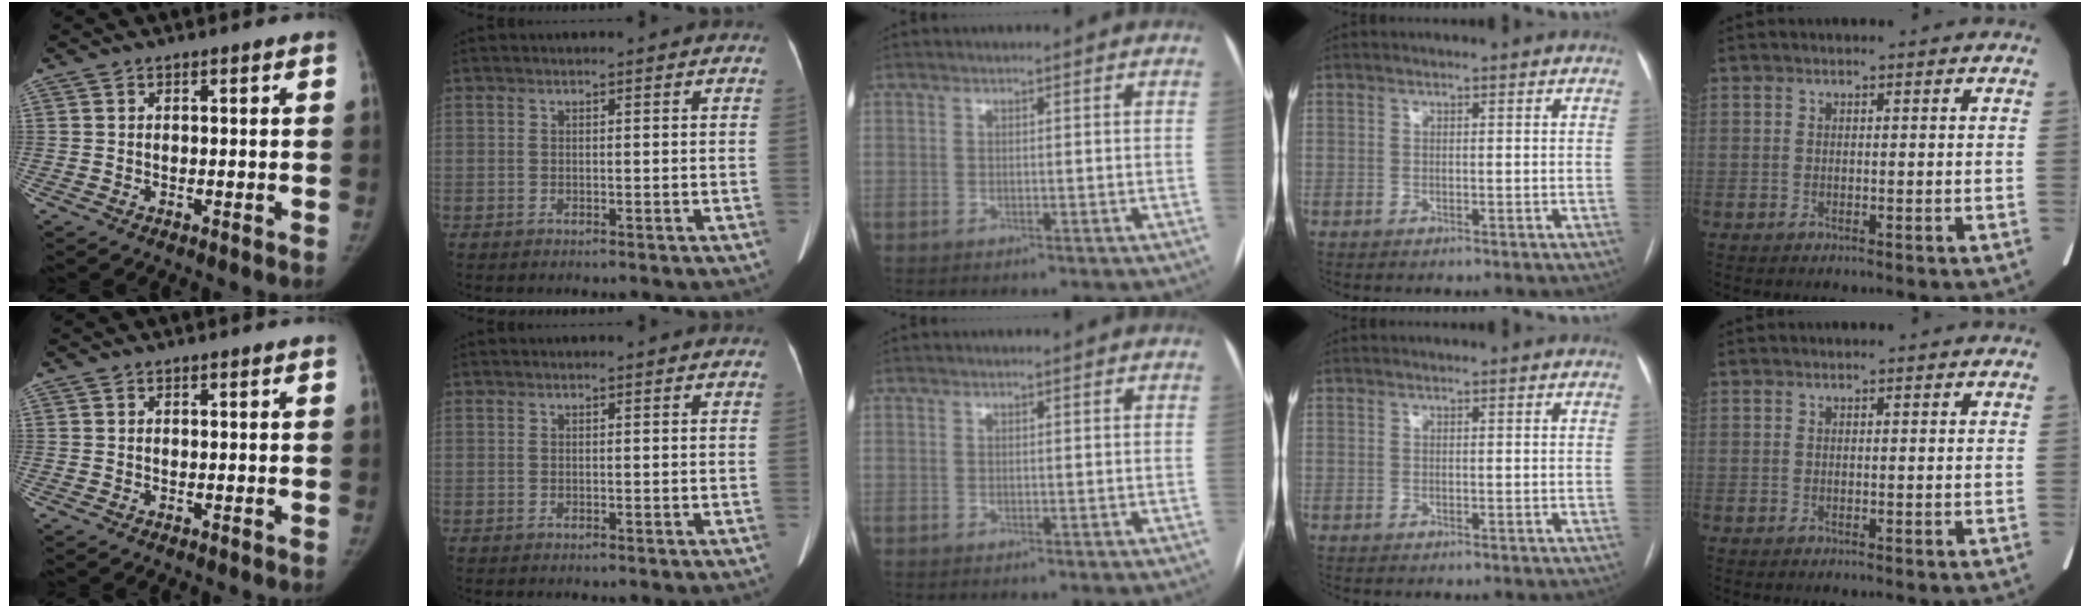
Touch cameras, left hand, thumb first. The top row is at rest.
{}